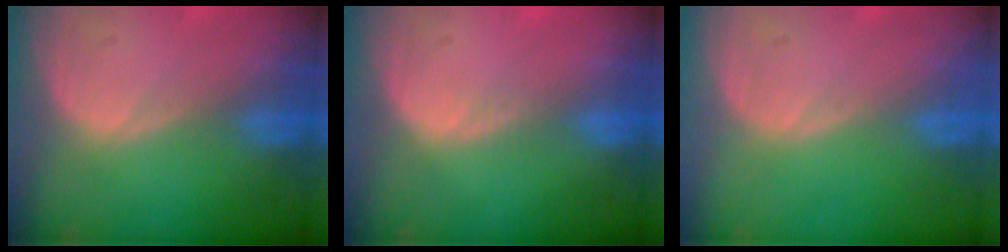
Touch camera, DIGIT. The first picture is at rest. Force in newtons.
{"total": 1.1, "press": 0.7, "slide": 0.9}
{"total": 0.0}